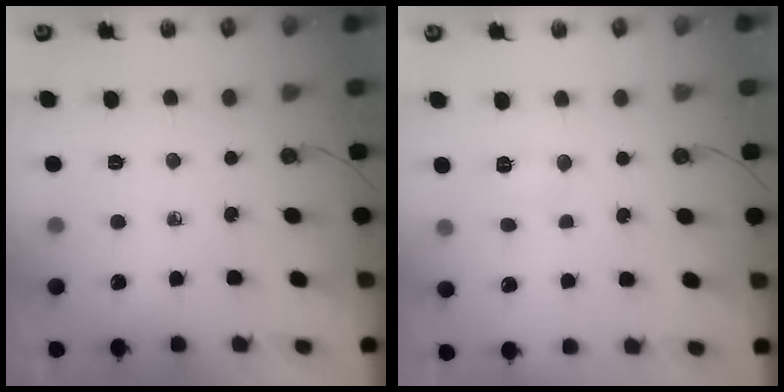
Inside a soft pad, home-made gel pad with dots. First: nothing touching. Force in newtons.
{"total": 4.1, "press": 4.0, "slide": 1.0}